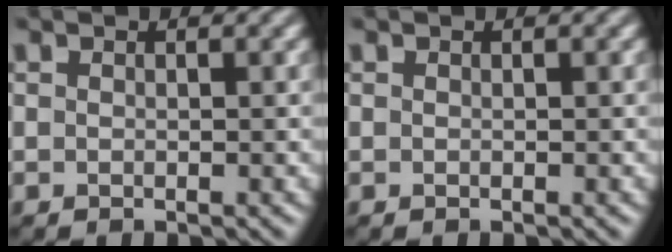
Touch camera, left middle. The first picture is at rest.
{"total": 0.0}